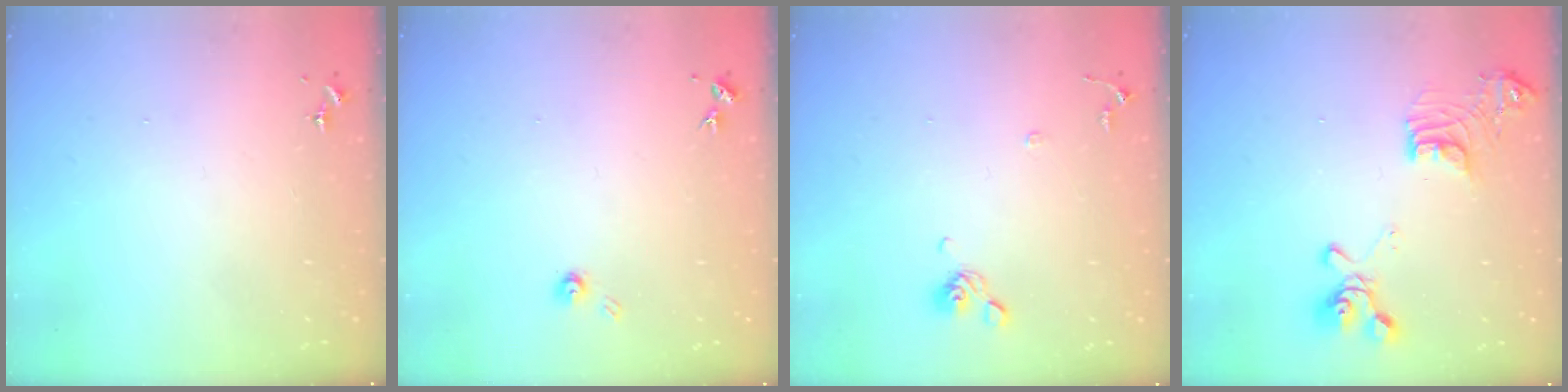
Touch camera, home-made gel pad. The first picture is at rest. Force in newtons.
{"total": 4.0, "press": 3.9, "slide": 0.4}
{"total": 7.6, "press": 7.3, "slide": 2.1}
{"total": 16.7, "press": 16.6, "slide": 1.7}